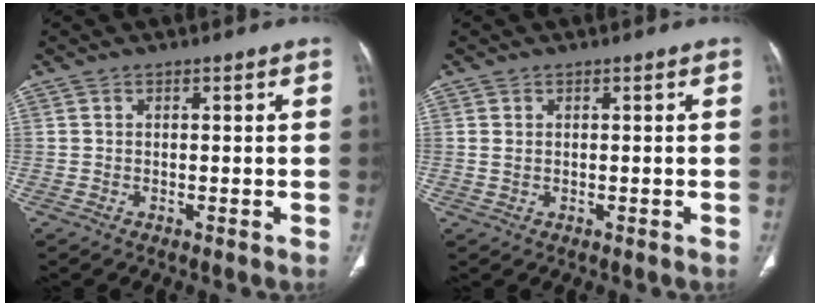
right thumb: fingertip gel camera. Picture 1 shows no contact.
{"total": 1.0, "force": [0.3, 0.8, 0.5], "torque": [-0.006, 0.001, 0.010]}